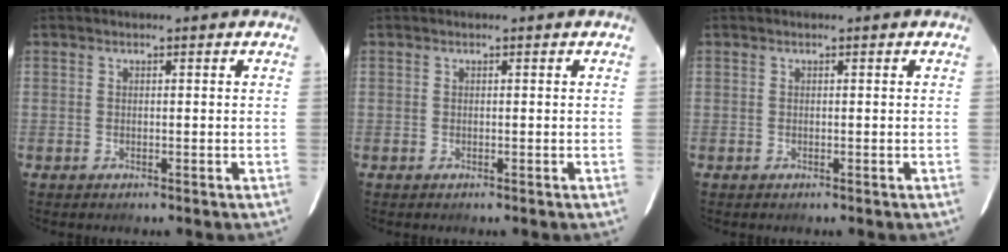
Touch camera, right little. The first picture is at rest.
{"total": 0.0}
{"total": 0.0}